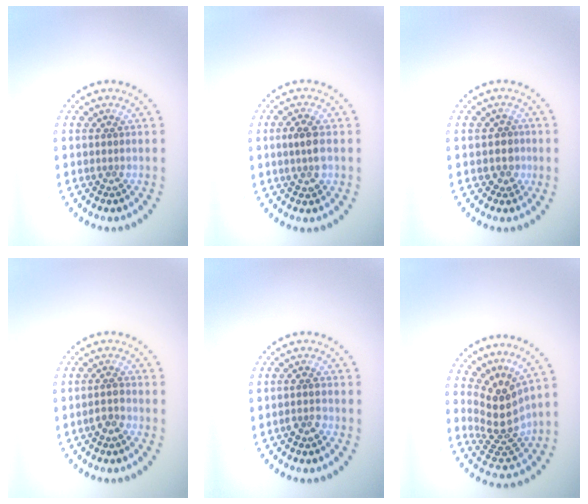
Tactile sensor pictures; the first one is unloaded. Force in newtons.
{"total": 2.2, "press": 2.2, "slide": 0.4}
{"total": 1.2, "press": 0.9, "slide": 0.8}
{"total": 1.3, "press": 1.2, "slide": 0.4}
{"total": 1.2, "press": 1.1, "slide": 0.3}
{"total": 4.3, "press": 3.1, "slide": 3.0}